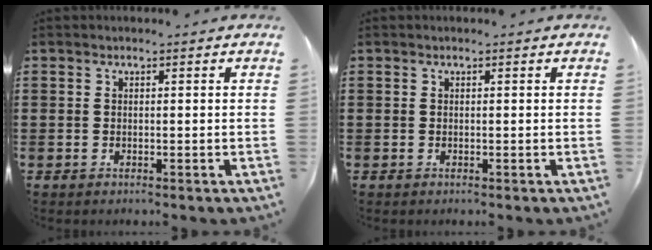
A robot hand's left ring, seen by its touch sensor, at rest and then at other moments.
{"total": 0.0}